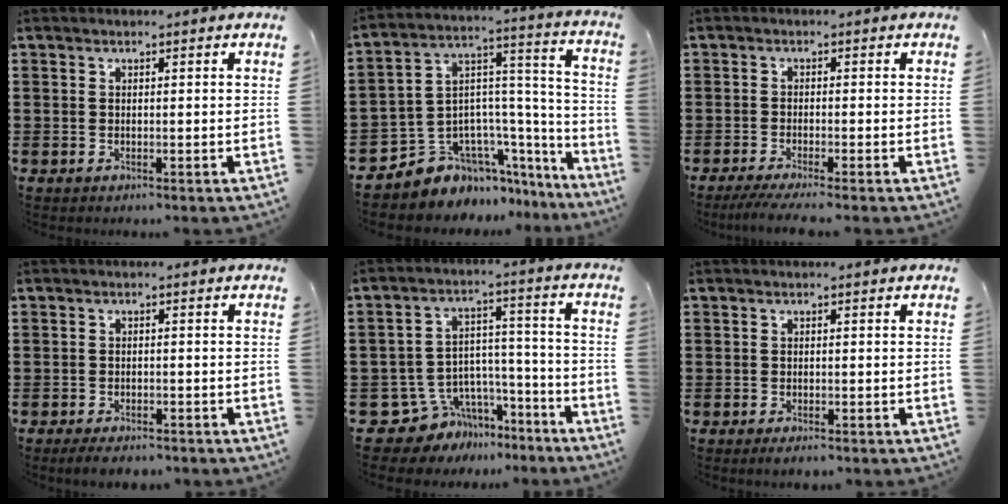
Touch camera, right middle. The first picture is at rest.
{"total": 7.3, "force": [-5.6, 4.7, -0.2], "torque": [-0.020, -0.010, -0.104]}
{"total": 2.6, "force": [-2.2, -0.3, 1.3], "torque": [-0.029, -0.007, -0.042]}
{"total": 2.2, "force": [-2.1, 0.3, 0.6], "torque": [-0.013, 0.001, -0.042]}
{"total": 7.4, "force": [-5.5, 4.9, 0.8], "torque": [-0.035, 0.009, -0.101]}
{"total": 0.9, "force": [-0.9, 0.0, 0.4], "torque": [-0.011, -0.005, -0.015]}